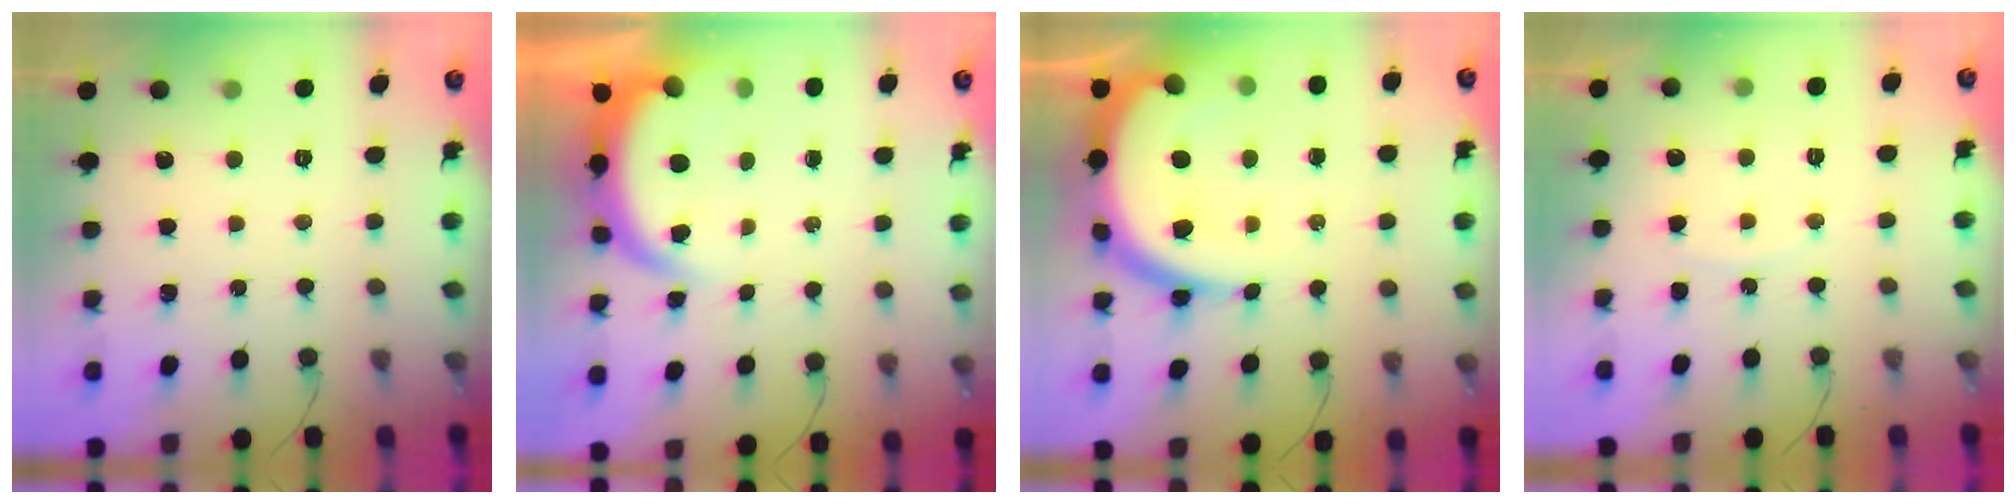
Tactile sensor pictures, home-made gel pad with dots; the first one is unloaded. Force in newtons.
{"total": 6.8, "press": 6.8, "slide": 0.9}
{"total": 15.7, "press": 15.6, "slide": 1.3}
{"total": 6.7, "press": 6.7, "slide": 0.5}